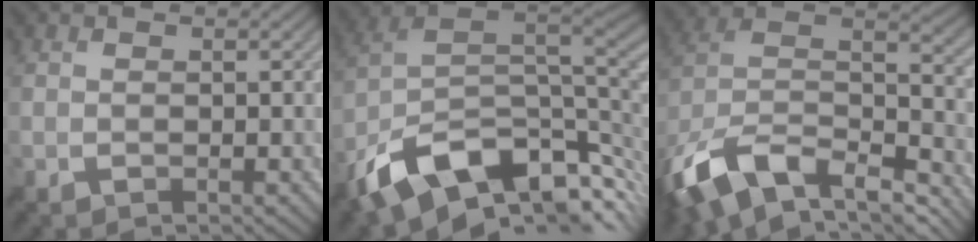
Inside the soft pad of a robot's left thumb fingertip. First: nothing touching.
{"total": 15.7, "force": [-5.7, 9.2, 11.4], "torque": [-0.228, -0.024, -0.093]}
{"total": 16.3, "force": [-10.1, 8.4, 9.7], "torque": [-0.246, -0.028, -0.152]}